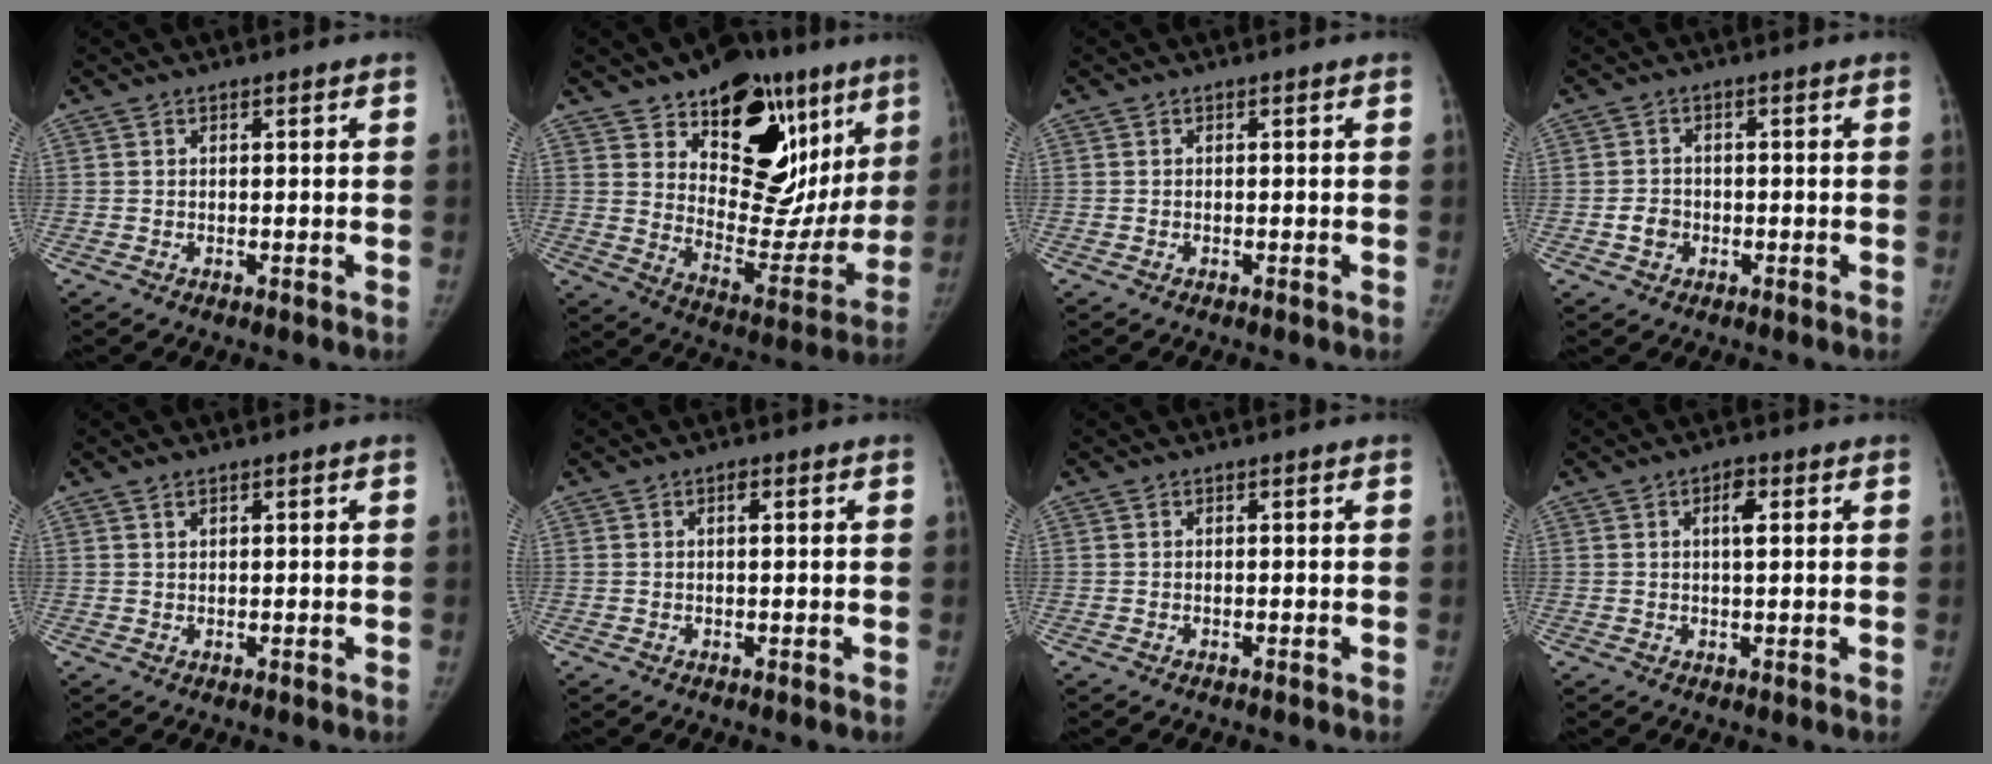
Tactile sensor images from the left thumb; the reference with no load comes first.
{"total": 26.0, "force": [13.7, 14.0, 17.1], "torque": [-0.189, -0.046, 0.208]}
{"total": 0.0}
{"total": 3.1, "force": [-0.9, 2.7, 1.3], "torque": [-0.011, 0.007, -0.018]}
{"total": 1.0, "force": [0.7, 0.6, 0.5], "torque": [-0.005, -0.003, 0.012]}
{"total": 1.2, "force": [0.3, 0.6, 0.9], "torque": [-0.011, 0.002, 0.002]}
{"total": 0.0}
{"total": 3.1, "force": [1.0, 1.4, 2.6], "torque": [-0.036, 0.000, 0.012]}